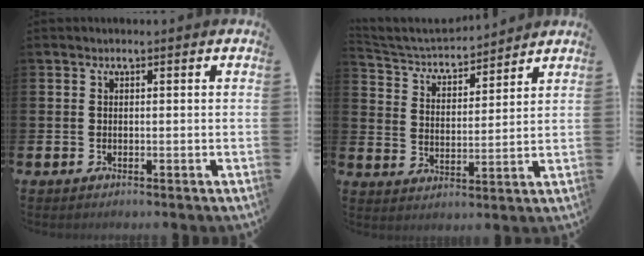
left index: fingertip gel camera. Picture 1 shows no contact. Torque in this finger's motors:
{"motor_torque": [0.25, -0.27, 0.11, 0.05]}